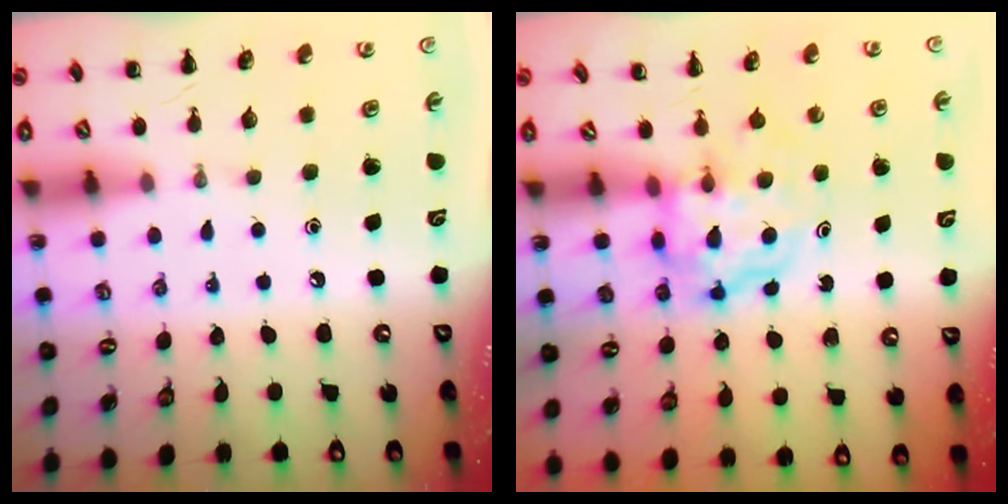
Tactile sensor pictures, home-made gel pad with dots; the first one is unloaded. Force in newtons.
{"total": 4.0, "press": 3.9, "slide": 0.4}